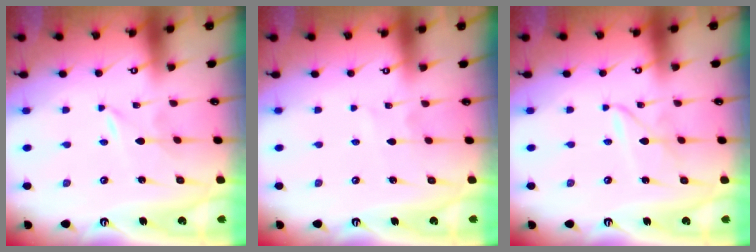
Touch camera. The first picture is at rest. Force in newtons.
{"total": 2.2, "press": 2.1, "slide": 0.3}
{"total": 2.6, "press": 2.6, "slide": 0.2}